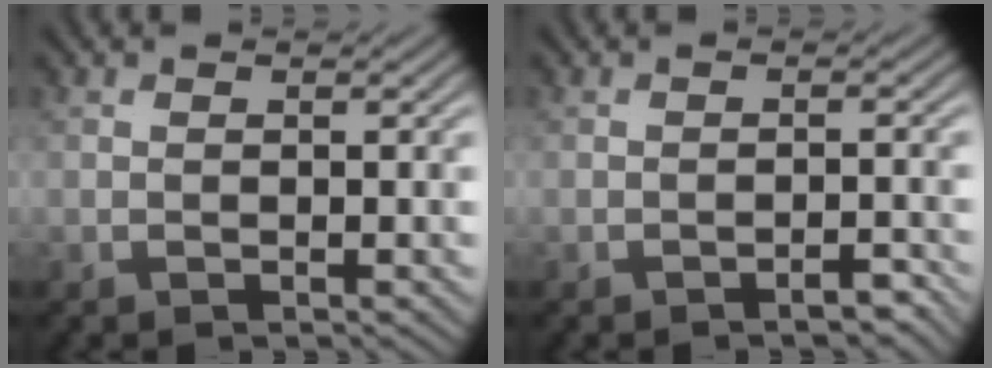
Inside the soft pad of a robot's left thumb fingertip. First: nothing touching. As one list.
[{"total": 1.7, "force": [-1.4, 0.4, 0.9], "torque": [-0.010, 0.004, -0.021]}]